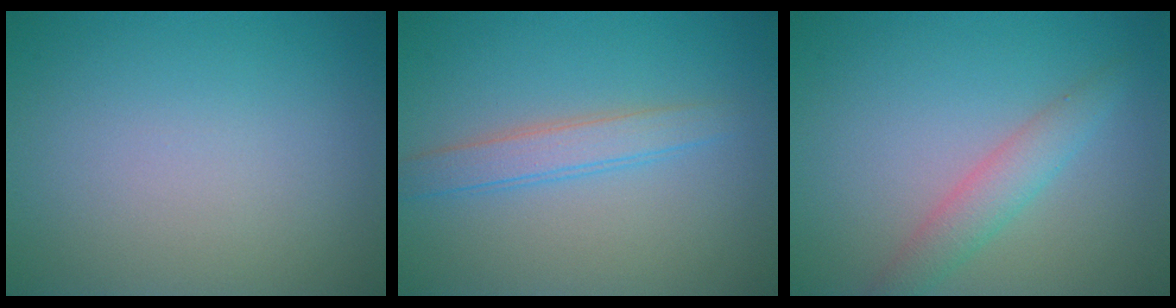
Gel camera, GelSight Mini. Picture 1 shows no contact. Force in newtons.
{"total": 2.5, "press": 2.5, "slide": 0.0}
{"total": 2.7, "press": 2.7, "slide": 0.1}